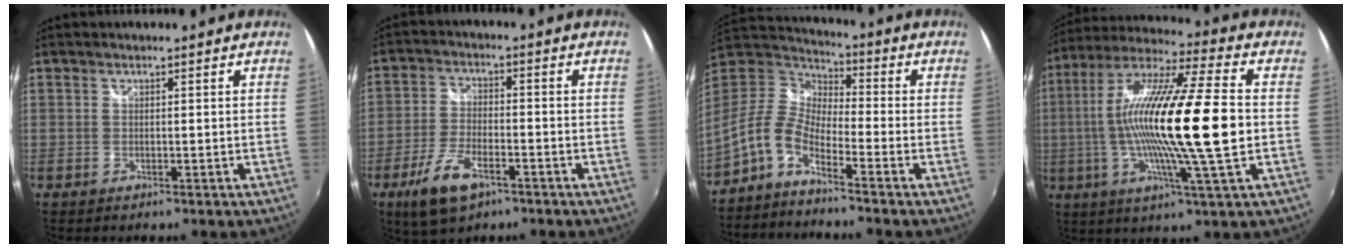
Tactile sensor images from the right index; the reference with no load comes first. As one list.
[{"total": 10.0, "force": [-5.7, 4.3, 7.0], "torque": [-0.160, -0.014, -0.105]}, {"total": 8.0, "force": [-5.0, 2.8, 5.6], "torque": [-0.112, 0.006, -0.113]}, {"total": 21.5, "force": [-1.0, 0.8, 21.5], "torque": [-0.381, -0.005, -0.031]}]